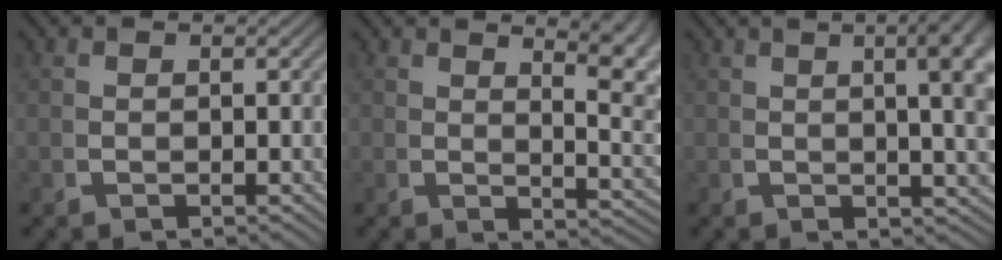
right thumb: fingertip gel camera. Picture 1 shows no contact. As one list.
[{"total": 5.9, "force": [2.1, 2.2, 5.1], "torque": [-0.046, -0.006, 0.037]}, {"total": 8.7, "force": [2.6, 3.3, 7.6], "torque": [-0.068, 0.023, 0.030]}]